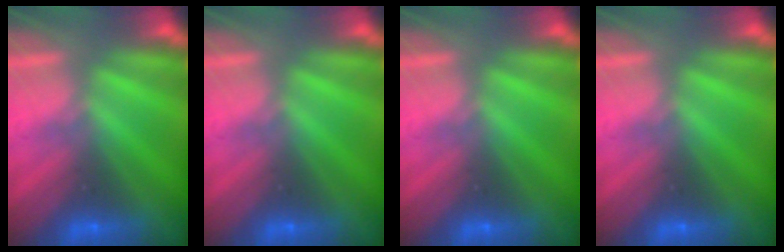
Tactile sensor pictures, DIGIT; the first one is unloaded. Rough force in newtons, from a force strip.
{"total": 0.0}
{"total": 0.0}
{"total": 0.0}